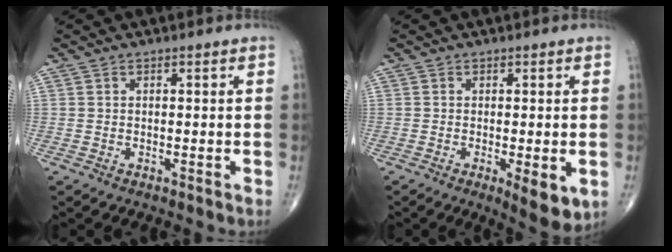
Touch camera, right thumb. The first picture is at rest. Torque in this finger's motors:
{"motor_torque": [0.73, 0.85, 0.64, -0.10, 0.20]}